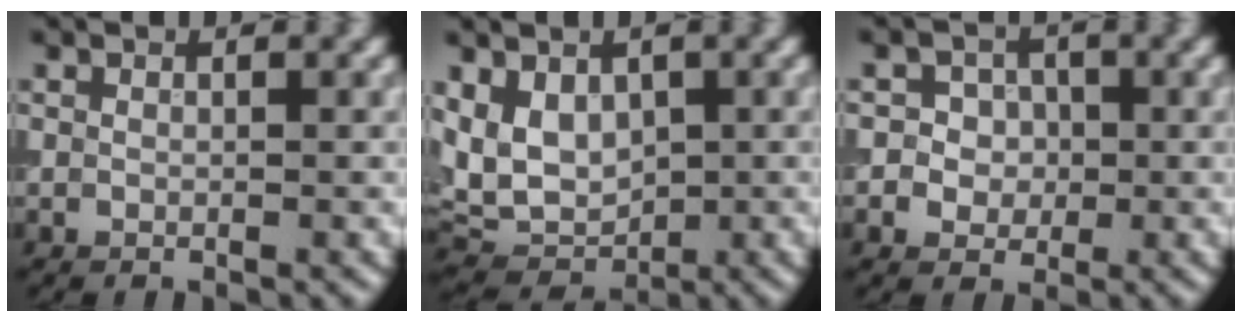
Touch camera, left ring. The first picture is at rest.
{"total": 5.2, "force": [0.8, 3.8, 3.4], "torque": [-0.072, -0.009, 0.010]}
{"total": 3.3, "force": [0.2, 3.0, 1.3], "torque": [-0.006, 0.011, -0.010]}